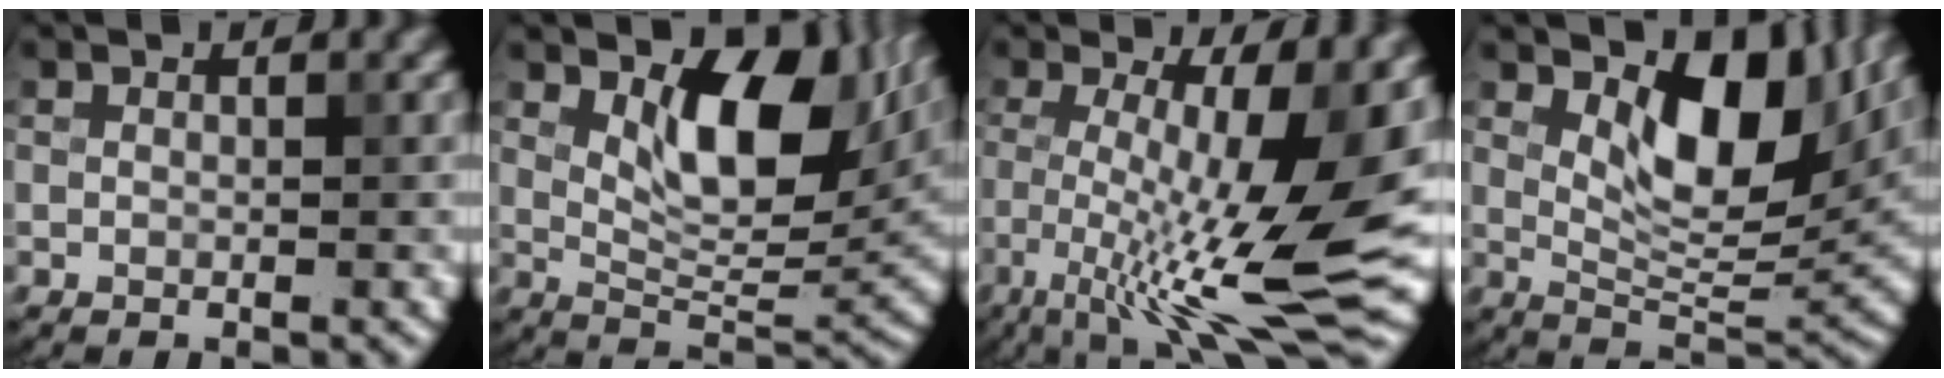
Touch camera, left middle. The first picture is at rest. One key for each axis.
{"total": 8.6, "fx": 3.2, "fy": 4.3, "fz": 6.8, "tx": -0.105, "ty": -0.008, "tz": 0.053}
{"total": 13.5, "fx": -2.8, "fy": 2.7, "fz": 12.9, "tx": -0.203, "ty": -0.006, "tz": -0.044}
{"total": 8.0, "fx": 3.5, "fy": 3.6, "fz": 6.3, "tx": -0.095, "ty": -0.012, "tz": 0.056}